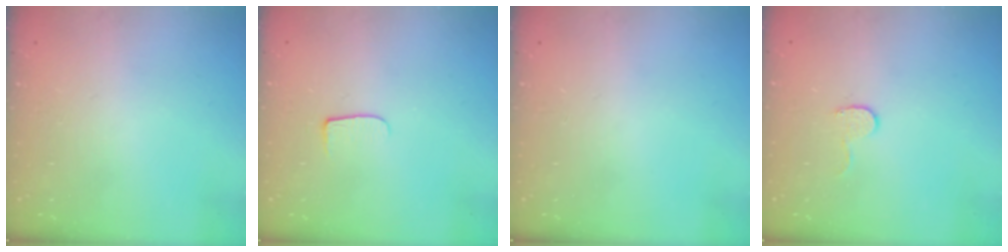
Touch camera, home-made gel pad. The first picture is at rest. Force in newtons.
{"total": 6.5, "press": 6.5, "slide": 0.7}
{"total": 0.0}
{"total": 4.9, "press": 4.9, "slide": 0.4}